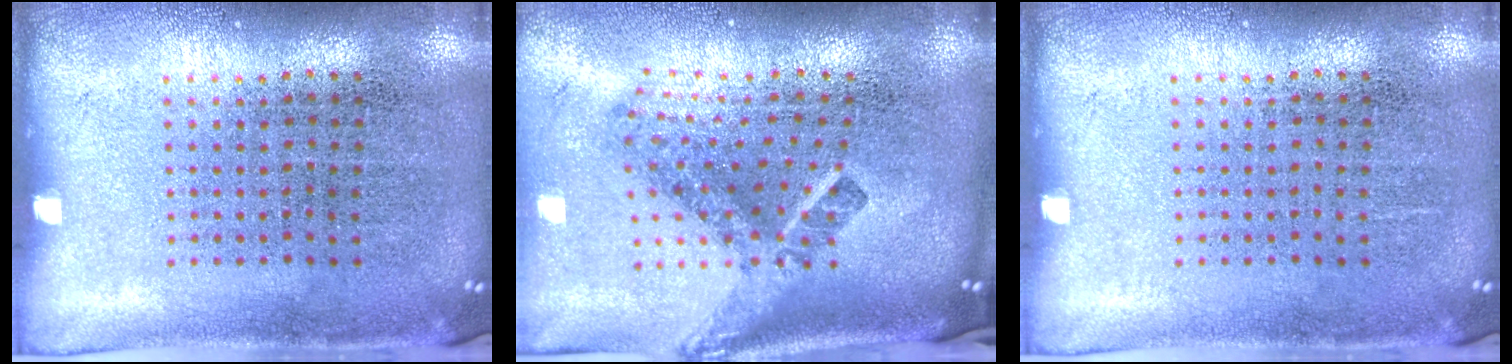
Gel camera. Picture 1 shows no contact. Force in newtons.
{"total": 2.8, "press": 1.7, "slide": 2.2}
{"total": 0.0}